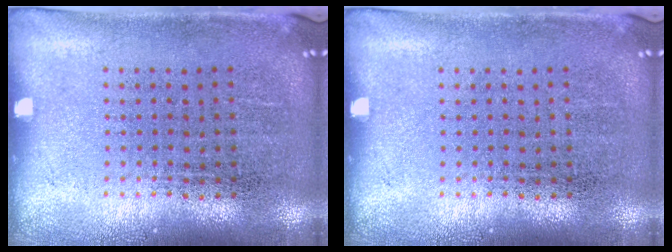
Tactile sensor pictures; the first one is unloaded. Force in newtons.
{"total": 0.0}